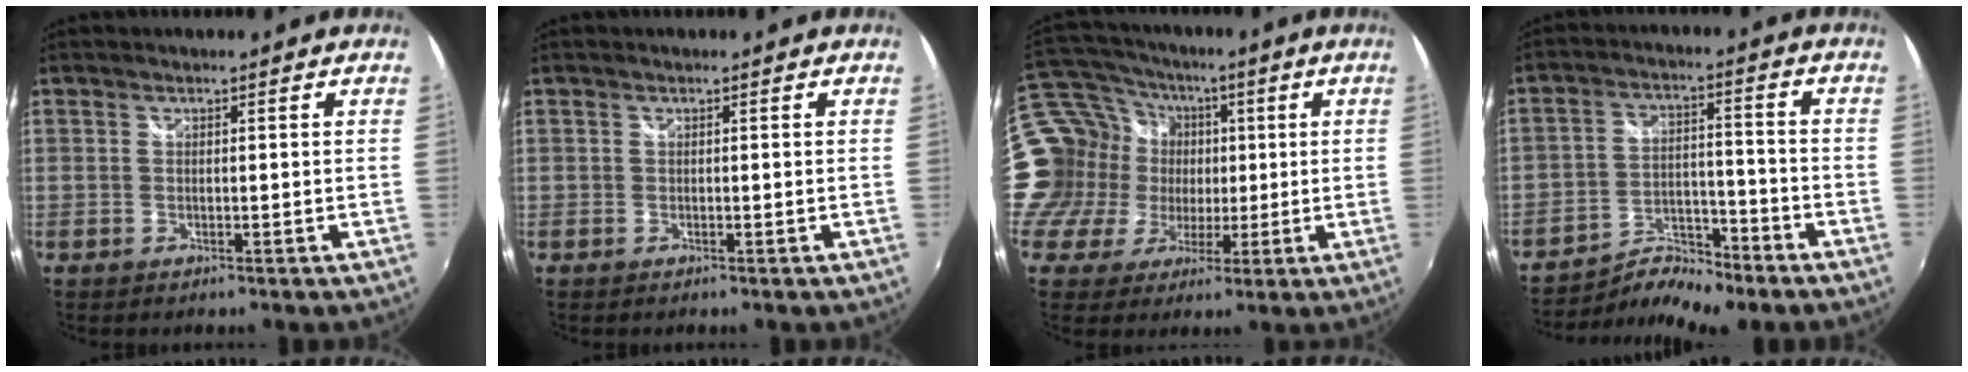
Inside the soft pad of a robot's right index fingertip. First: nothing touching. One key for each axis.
{"total": 0.0}
{"total": 18.1, "fx": -0.5, "fy": 16.1, "fz": 8.3, "tx": -0.222, "ty": 0.032, "tz": 0.001}
{"total": 7.9, "fx": -7.7, "fy": 0.3, "fz": 2.1, "tx": -0.040, "ty": 0.001, "tz": -0.135}